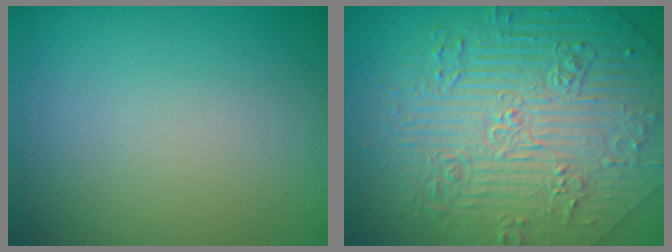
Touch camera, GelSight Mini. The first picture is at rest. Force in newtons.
{"total": 10.8, "press": 7.5, "slide": 7.8}